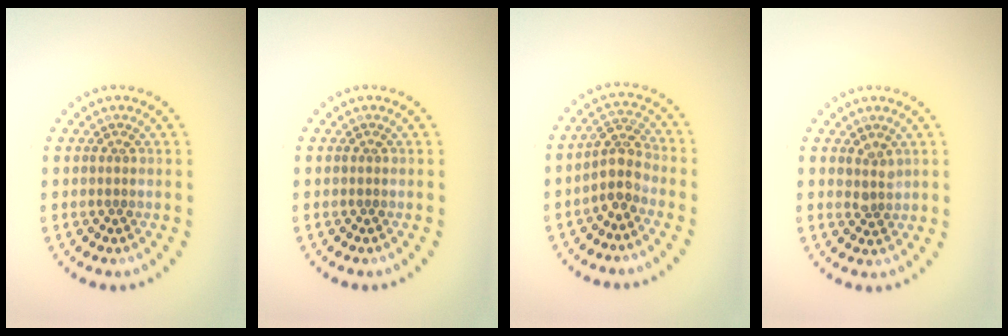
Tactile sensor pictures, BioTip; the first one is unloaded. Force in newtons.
{"total": 0.0}
{"total": 3.0, "press": 2.4, "slide": 1.8}
{"total": 1.5, "press": 1.1, "slide": 0.9}